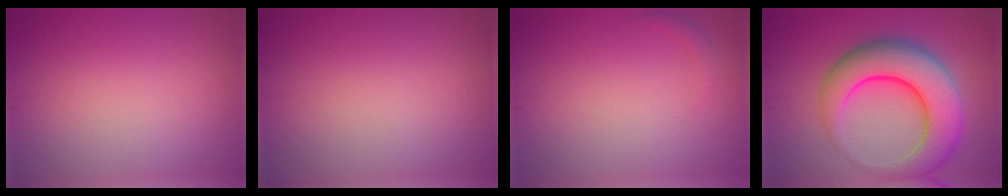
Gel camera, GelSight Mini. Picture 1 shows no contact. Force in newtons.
{"total": 0.0}
{"total": 0.8, "press": 0.8, "slide": 0.1}
{"total": 10.1, "press": 10.1, "slide": 0.5}